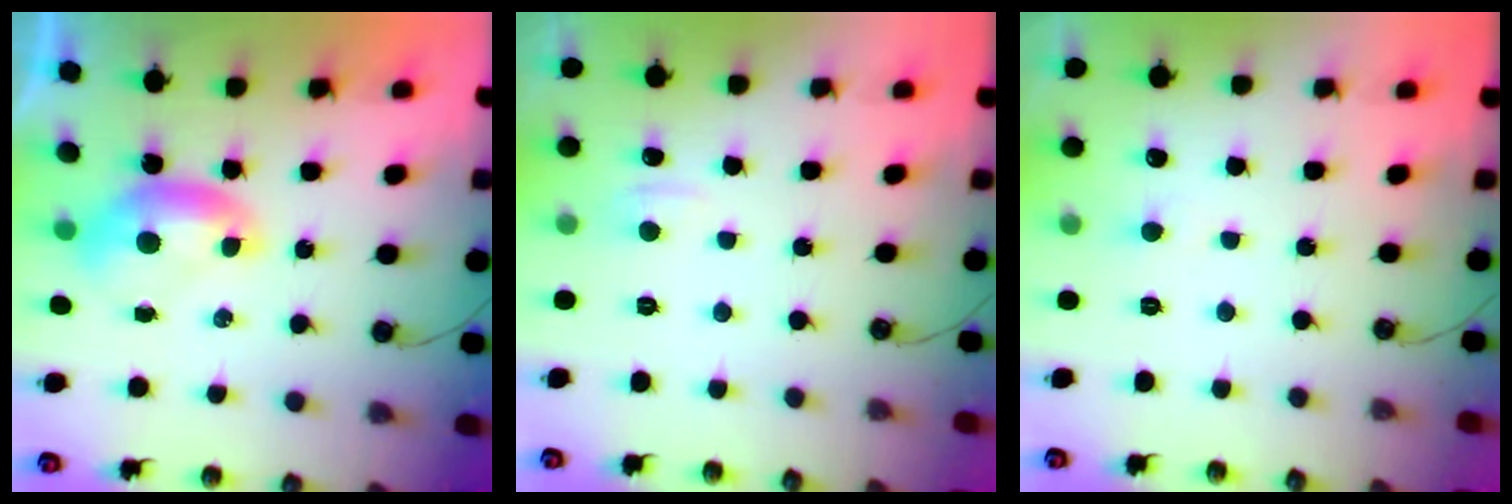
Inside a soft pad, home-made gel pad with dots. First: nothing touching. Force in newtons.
{"total": 0.9, "press": 0.7, "slide": 0.7}
{"total": 0.9, "press": 0.7, "slide": 0.5}